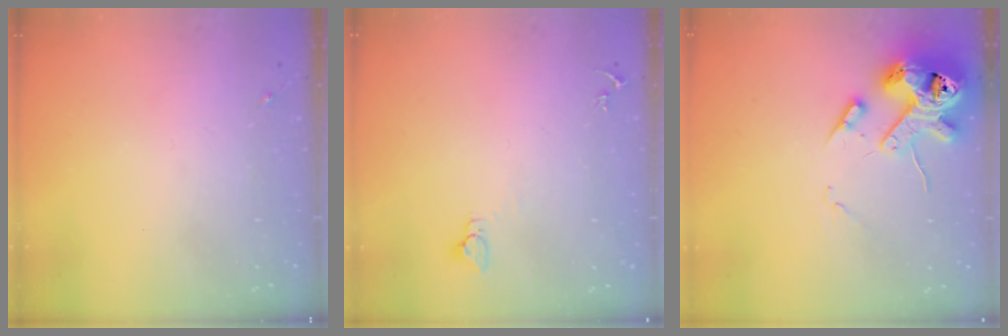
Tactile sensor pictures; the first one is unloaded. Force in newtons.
{"total": 2.8, "press": 2.8, "slide": 0.2}
{"total": 14.8, "press": 14.7, "slide": 2.3}